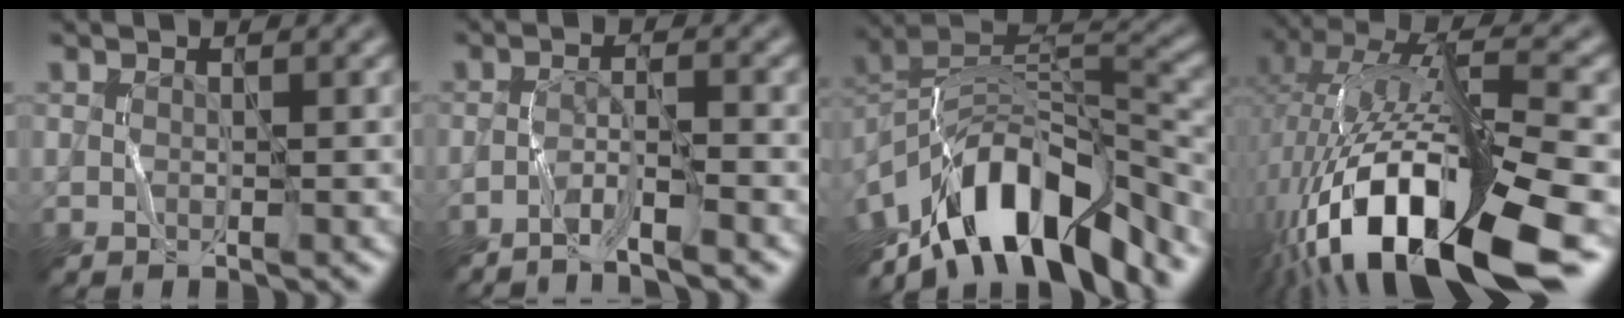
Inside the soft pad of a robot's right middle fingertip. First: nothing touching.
{"total": 2.9, "force": [-2.4, -0.1, 1.5], "torque": [-0.031, 0.011, -0.052]}
{"total": 12.0, "force": [-8.5, 4.6, 7.2], "torque": [-0.114, 0.017, -0.161]}
{"total": 17.0, "force": [-7.2, 5.3, 14.4], "torque": [-0.252, 0.023, -0.128]}